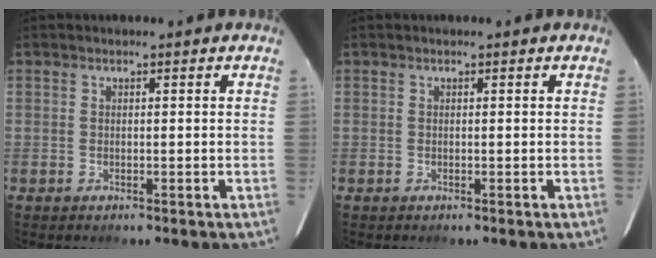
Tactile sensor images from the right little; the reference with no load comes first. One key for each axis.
{"total": 0.0}